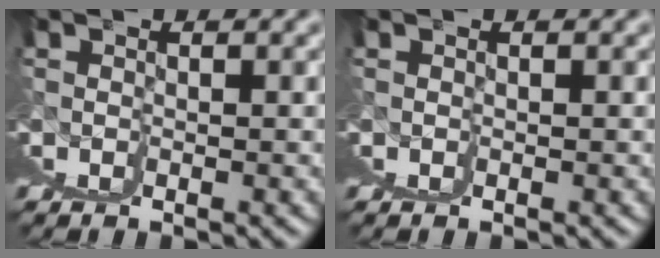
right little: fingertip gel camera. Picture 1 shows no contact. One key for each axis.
{"total": 0.0}